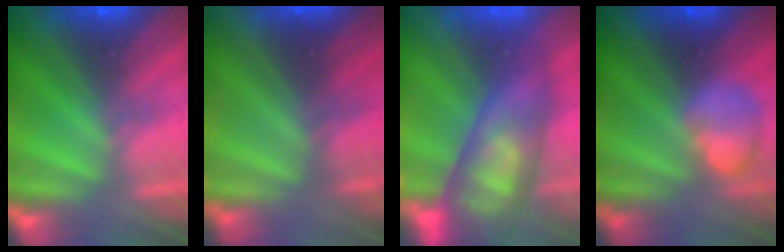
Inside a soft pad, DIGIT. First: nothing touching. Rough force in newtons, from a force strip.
{"total": 3.7}
{"total": 11.2}
{"total": 2.4}